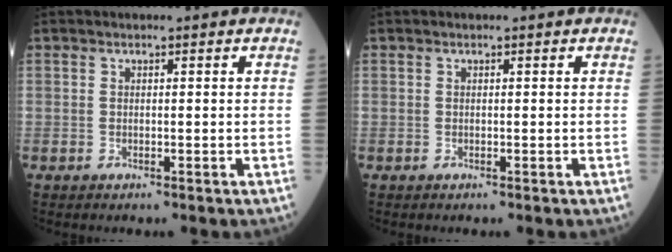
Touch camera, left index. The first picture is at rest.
{"total": 0.0}